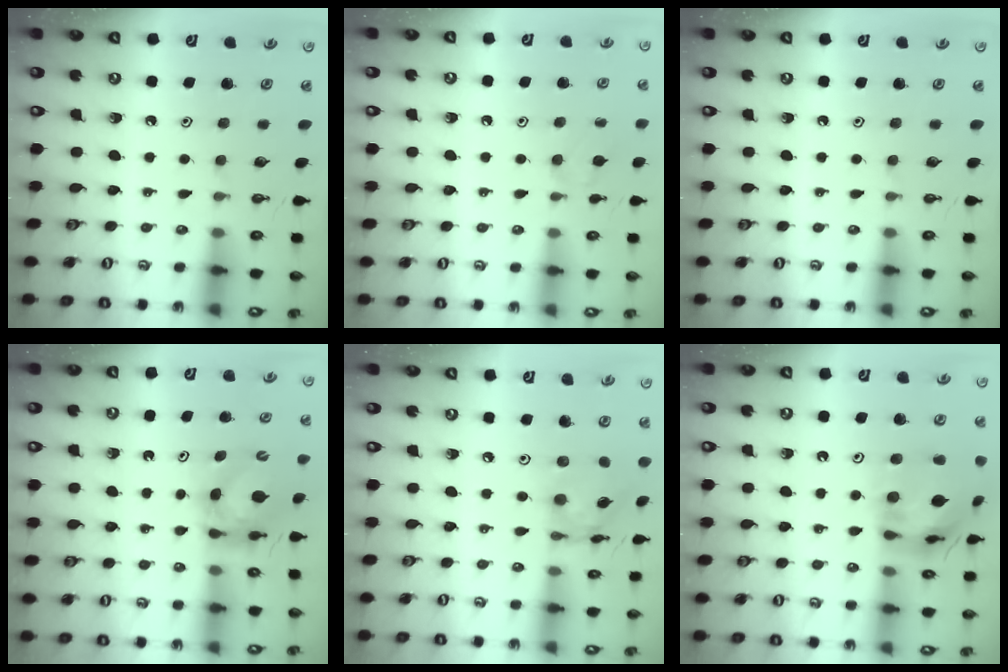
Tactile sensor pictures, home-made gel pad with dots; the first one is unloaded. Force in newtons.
{"total": 6.4, "press": 6.3, "slide": 1.0}
{"total": 0.0}
{"total": 6.0, "press": 6.0, "slide": 0.6}
{"total": 10.3, "press": 10.3, "slide": 0.8}
{"total": 15.0, "press": 14.9, "slide": 1.7}